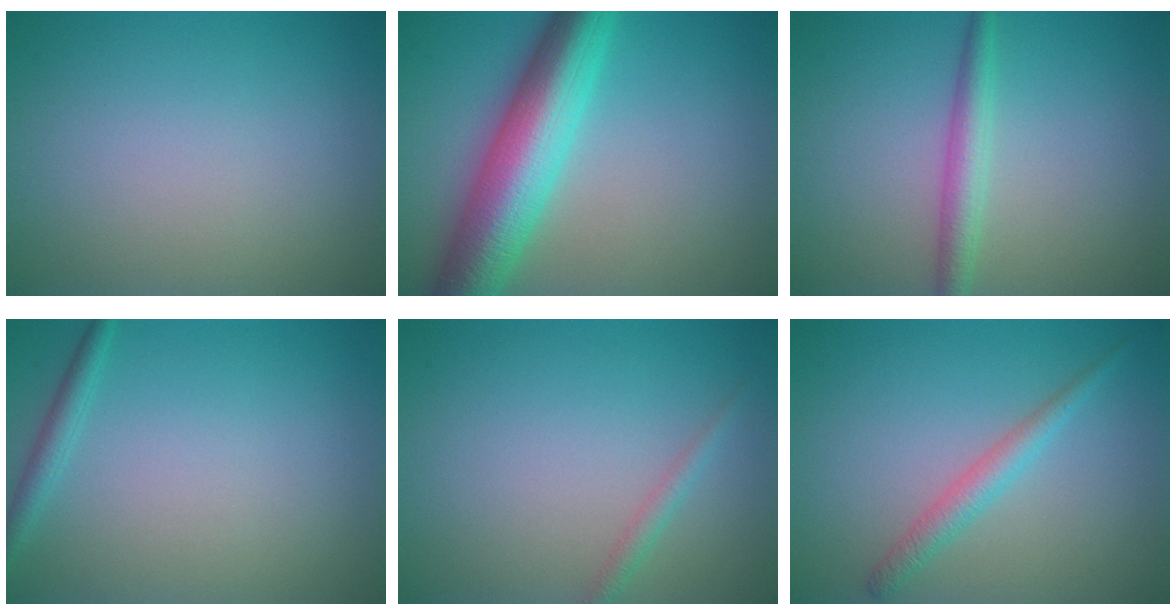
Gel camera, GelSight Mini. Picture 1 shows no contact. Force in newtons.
{"total": 9.6, "press": 9.6, "slide": 0.1}
{"total": 2.6, "press": 2.6, "slide": 0.0}
{"total": 1.5, "press": 1.4, "slide": 0.1}
{"total": 1.2, "press": 1.2, "slide": 0.0}
{"total": 2.1, "press": 2.1, "slide": 0.1}